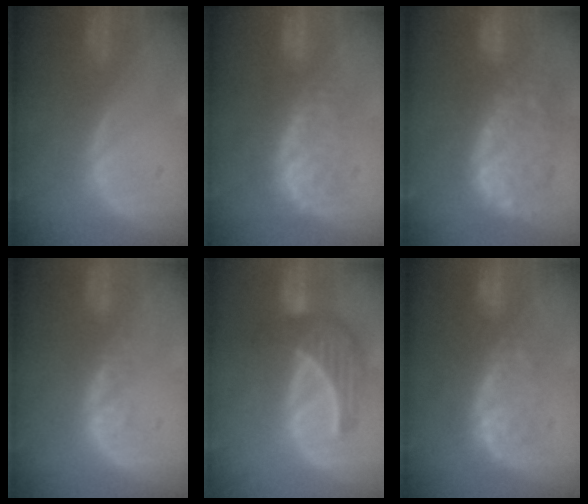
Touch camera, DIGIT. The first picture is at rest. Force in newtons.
{"total": 7.7, "press": 7.3, "slide": 2.7}
{"total": 10.4, "press": 9.8, "slide": 3.5}
{"total": 2.5, "press": 1.9, "slide": 1.7}
{"total": 7.0, "press": 6.9, "slide": 1.4}
{"total": 7.9, "press": 7.5, "slide": 2.3}